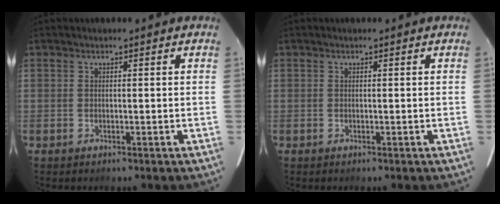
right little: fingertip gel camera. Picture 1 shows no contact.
{"total": 0.0}